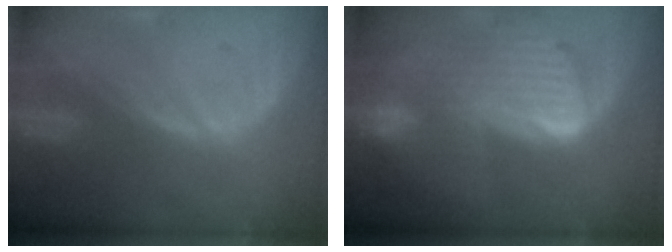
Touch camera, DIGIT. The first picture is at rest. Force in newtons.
{"total": 10.0, "press": 8.6, "slide": 5.0}